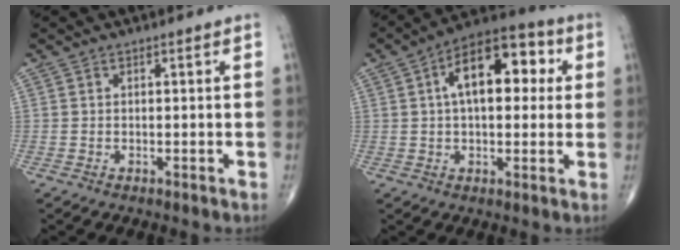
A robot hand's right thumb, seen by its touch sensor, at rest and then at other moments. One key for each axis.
{"total": 15.0, "fx": 3.4, "fy": 7.9, "fz": 12.2, "tx": -0.163, "ty": 0.025, "tz": 0.043}